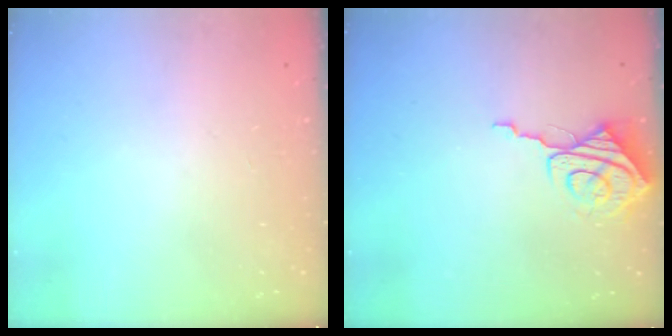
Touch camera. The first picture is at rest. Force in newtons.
{"total": 8.4, "press": 8.4, "slide": 0.9}